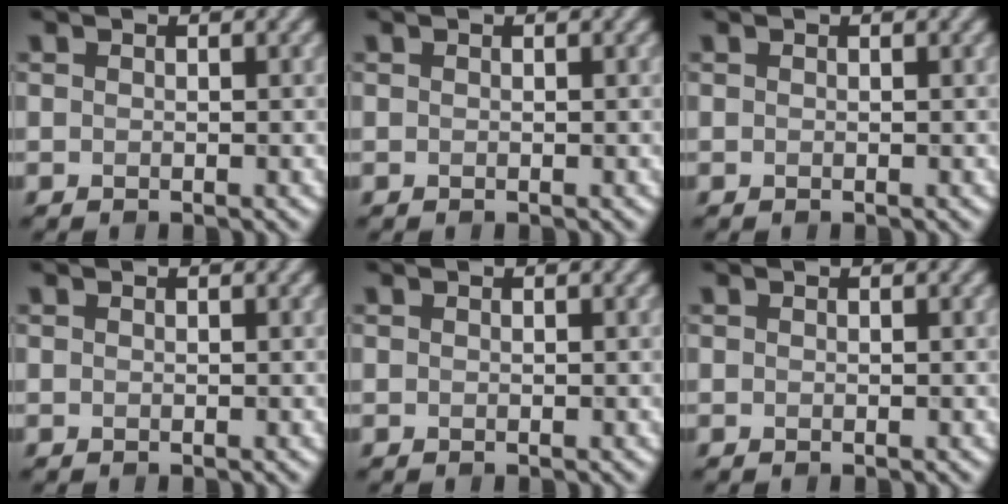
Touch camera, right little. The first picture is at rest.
{"total": 0.0}
{"total": 0.0}
{"total": 0.0}
{"total": 0.0}
{"total": 0.0}